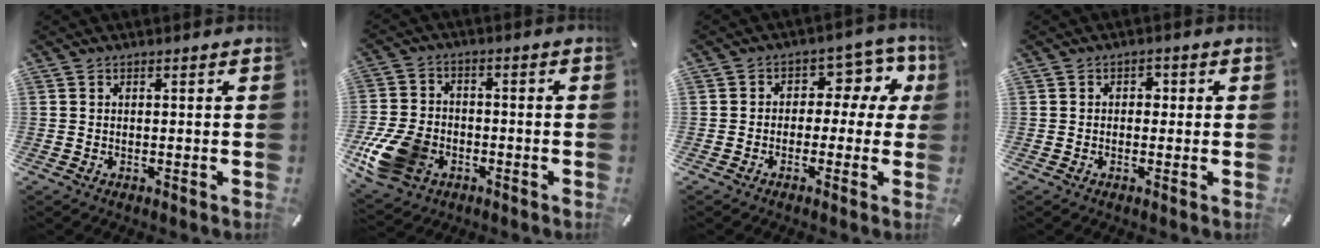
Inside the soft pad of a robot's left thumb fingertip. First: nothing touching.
{"total": 13.2, "force": [-5.2, 9.4, 7.6], "torque": [-0.157, 0.025, -0.091]}
{"total": 8.1, "force": [1.3, 6.1, 5.2], "torque": [-0.066, -0.006, 0.020]}
{"total": 1.8, "force": [-0.4, 1.5, 0.9], "torque": [-0.011, 0.007, -0.014]}